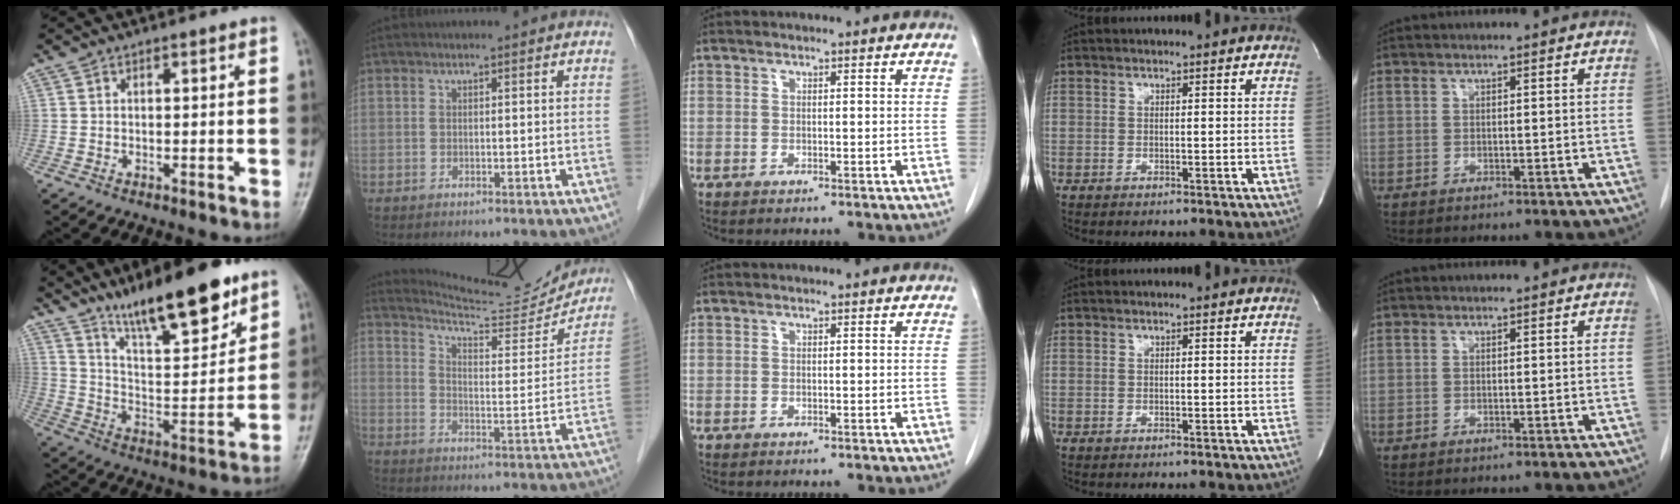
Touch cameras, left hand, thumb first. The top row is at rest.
{"thumb": {"total": 17.8, "force": [12.8, 4.7, 11.4], "torque": [-0.152, -0.076, 0.221]}, "index": {"total": 13.6, "force": [13.5, 0.4, 1.5], "torque": [-0.028, -0.045, 0.180]}}